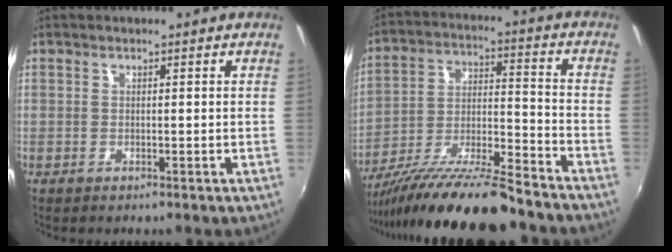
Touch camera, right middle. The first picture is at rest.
{"total": 18.5, "force": [-15.5, 1.4, 10.1], "torque": [-0.196, -0.030, -0.264]}